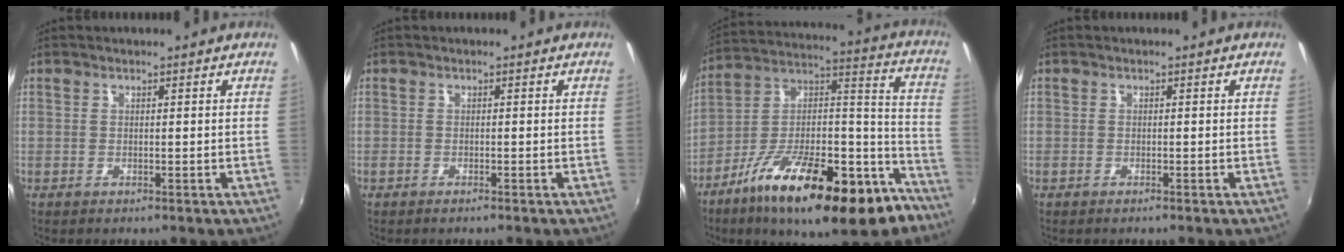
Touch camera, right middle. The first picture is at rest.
{"total": 0.9, "force": [-0.8, 0.2, 0.4], "torque": [-0.008, -0.003, -0.015]}
{"total": 28.2, "force": [-17.3, 9.8, 20.0], "torque": [-0.300, 0.006, -0.269]}
{"total": 0.6, "force": [-0.5, 0.1, 0.2], "torque": [-0.004, -0.003, -0.011]}